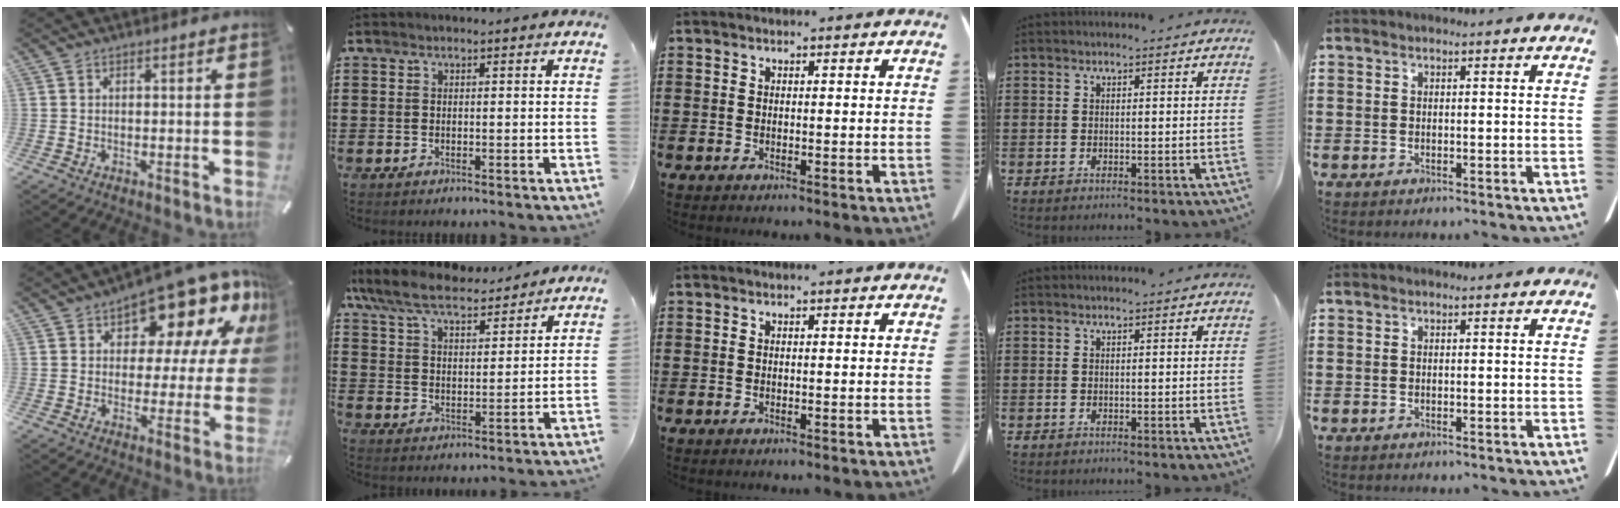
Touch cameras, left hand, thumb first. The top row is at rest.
{"thumb": {"total": 16.0, "force": [11.3, 7.8, 8.3], "torque": [-0.118, -0.091, 0.191]}, "index": {"total": 7.8, "force": [7.0, 1.4, 3.0], "torque": [-0.087, -0.029, 0.125]}}